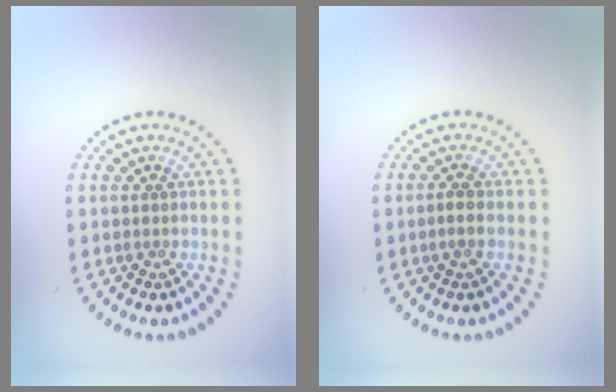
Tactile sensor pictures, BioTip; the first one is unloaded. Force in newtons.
{"total": 0.7, "press": 0.5, "slide": 0.4}